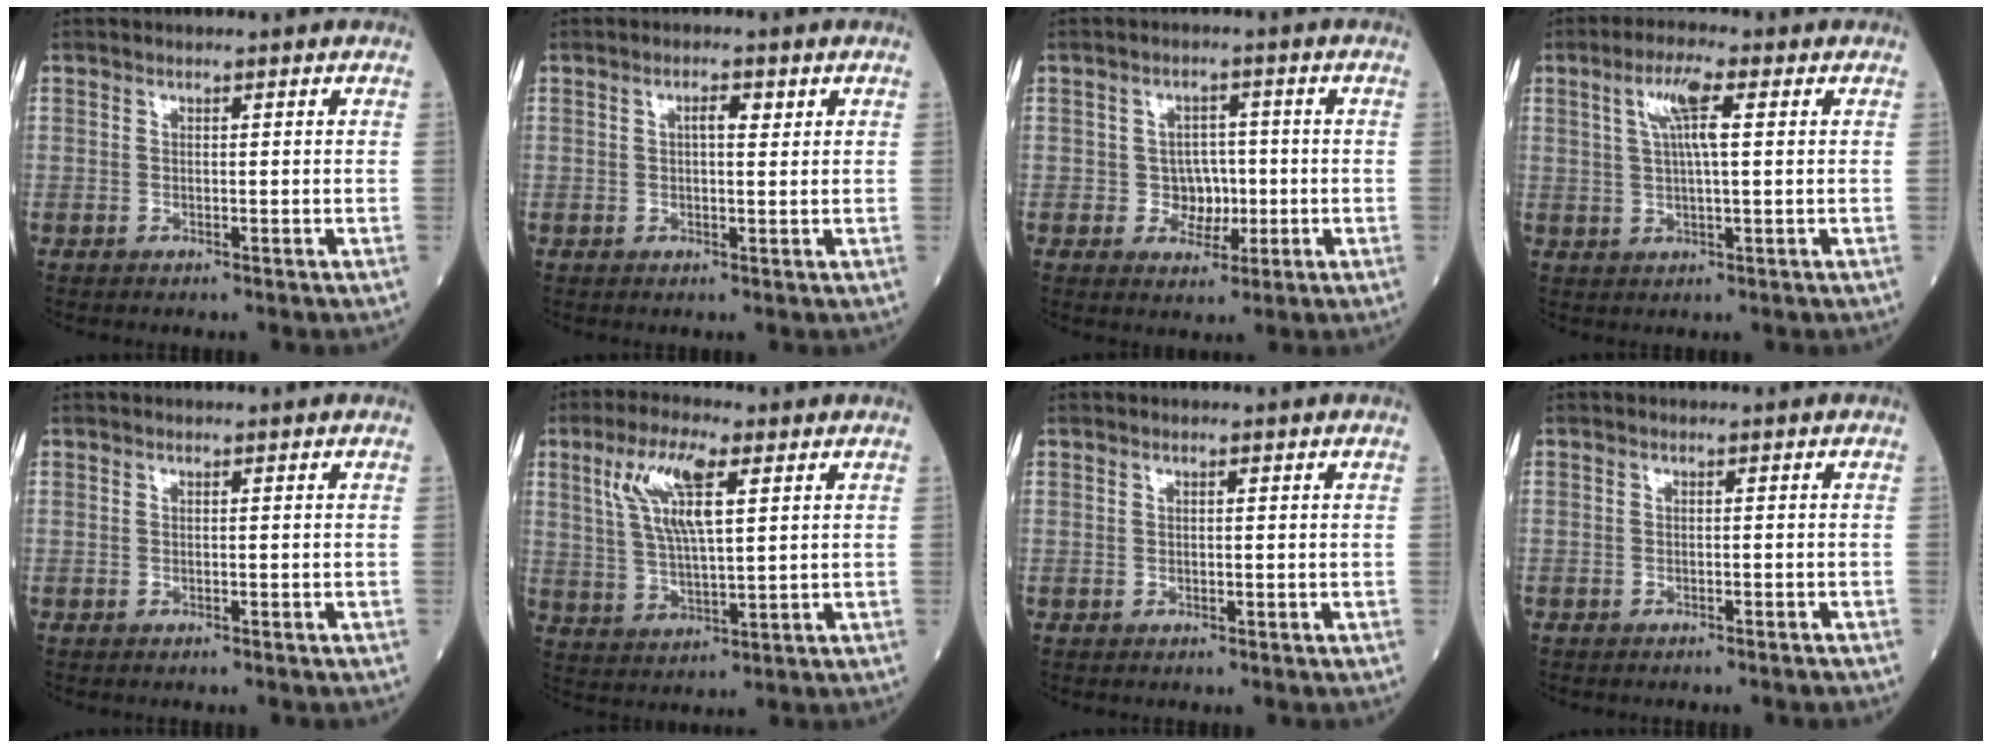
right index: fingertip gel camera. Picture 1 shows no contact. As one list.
[{"total": 2.1, "force": [0.8, 0.7, 1.9], "torque": [-0.034, 0.004, 0.012]}, {"total": 4.0, "force": [-0.6, 3.5, 2.0], "torque": [-0.017, 0.008, -0.006]}, {"total": 6.0, "force": [1.9, 0.7, 5.7], "torque": [-0.109, 0.009, 0.034]}, {"total": 0.0}, {"total": 9.8, "force": [3.8, 2.2, 8.8], "torque": [-0.178, 0.011, 0.076]}, {"total": 0.0}, {"total": 1.3, "force": [-1.2, 0.0, 0.4], "torque": [-0.005, 0.001, -0.016]}]